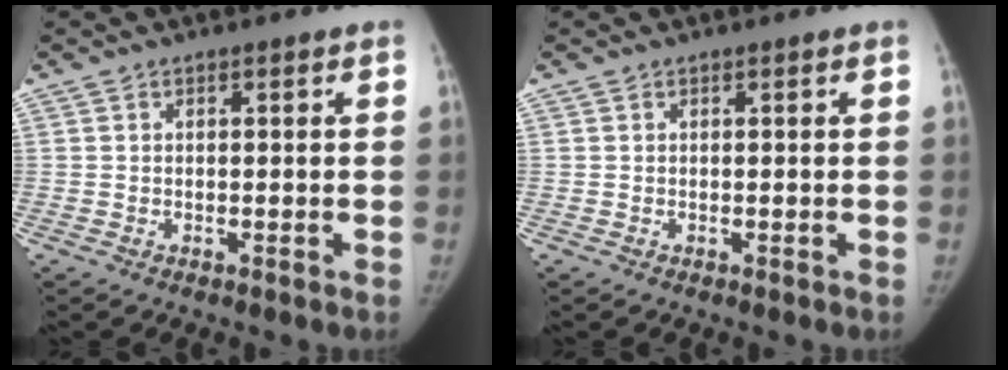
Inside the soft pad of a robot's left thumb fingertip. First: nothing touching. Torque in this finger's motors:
{"motor_torque": [0.06, 0.00, 0.00, 0.00, 0.00]}